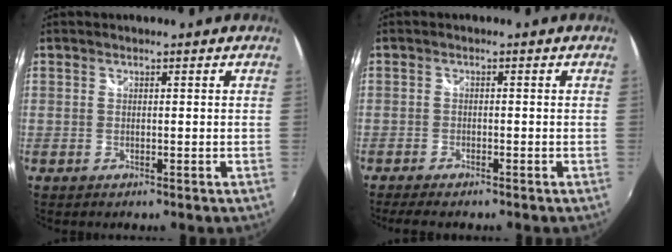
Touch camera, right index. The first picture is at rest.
{"total": 4.7, "force": [-4.0, 1.1, 2.3], "torque": [-0.056, -0.019, -0.068]}